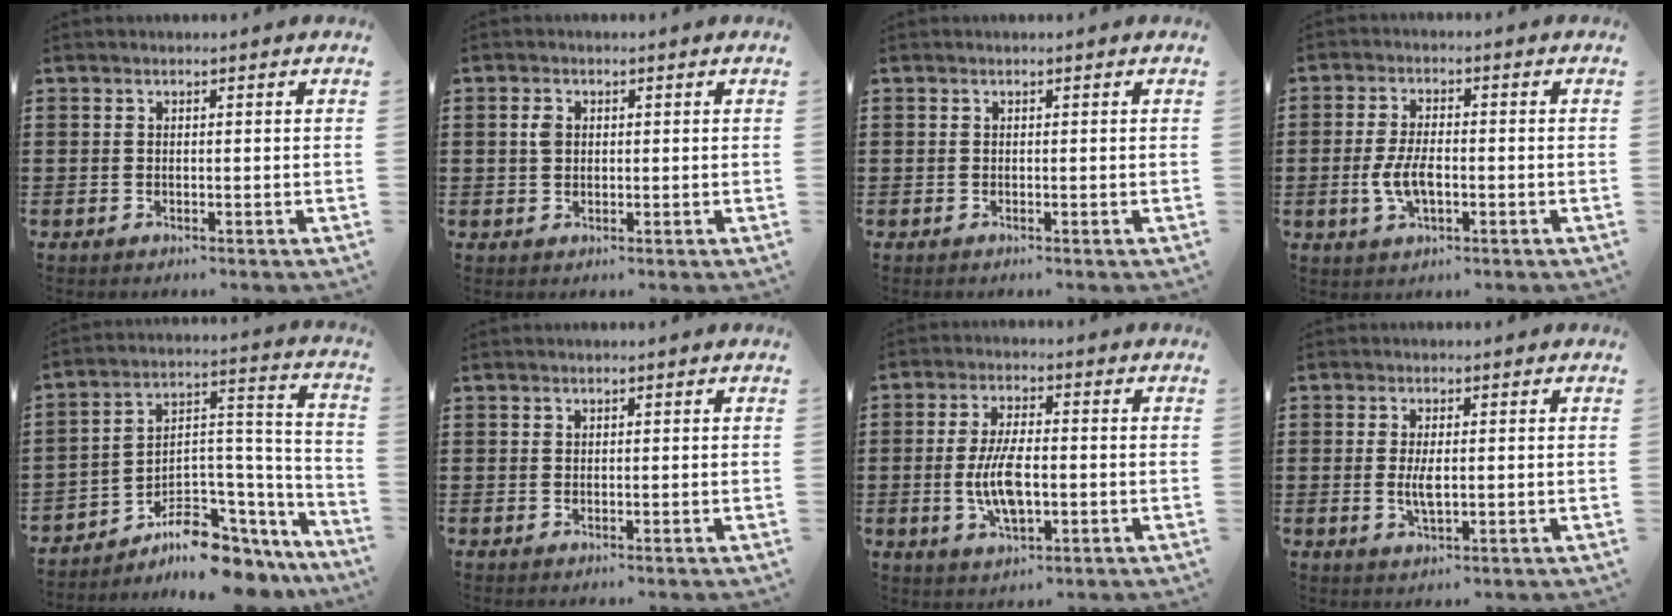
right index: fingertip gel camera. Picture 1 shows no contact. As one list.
[{"total": 1.9, "force": [0.4, 1.3, 1.4], "torque": [-0.030, 0.007, 0.007]}, {"total": 0.0}, {"total": 5.5, "force": [-1.1, 2.6, 4.7], "torque": [-0.110, -0.004, -0.027]}, {"total": 7.7, "force": [-6.0, 3.6, 3.2], "torque": [-0.050, 0.003, -0.104]}, {"total": 0.0}, {"total": 7.5, "force": [-1.1, 3.0, 6.8], "torque": [-0.144, -0.004, -0.025]}, {"total": 3.5, "force": [-0.1, 1.3, 3.3], "torque": [-0.069, -0.003, -0.004]}]